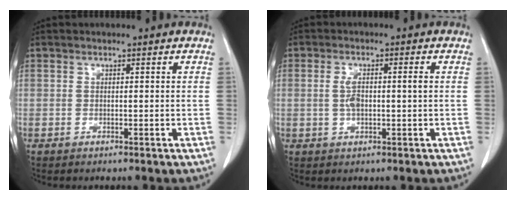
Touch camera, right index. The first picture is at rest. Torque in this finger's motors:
{"motor_torque": [0.04, 0.13, 0.11, 0.05]}